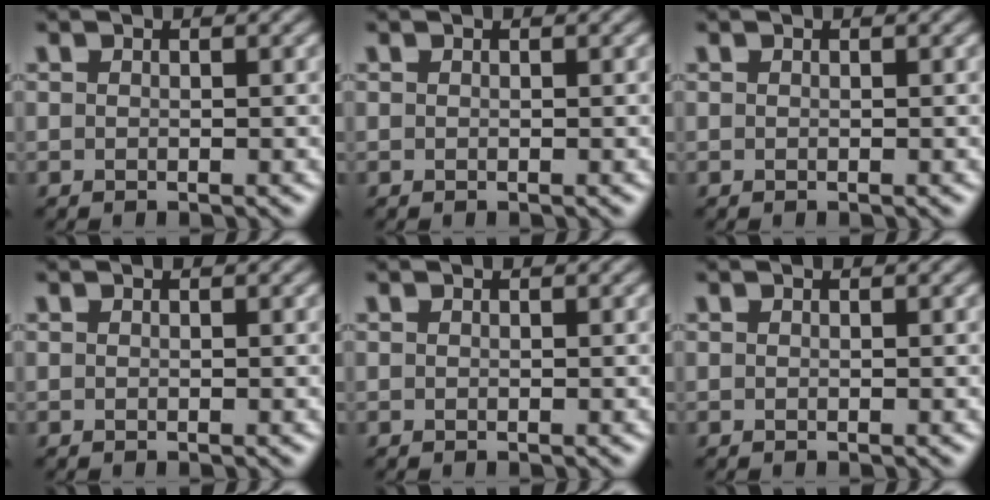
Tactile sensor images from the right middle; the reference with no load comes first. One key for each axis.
{"total": 0.0}
{"total": 0.0}
{"total": 0.0}
{"total": 0.0}
{"total": 0.0}